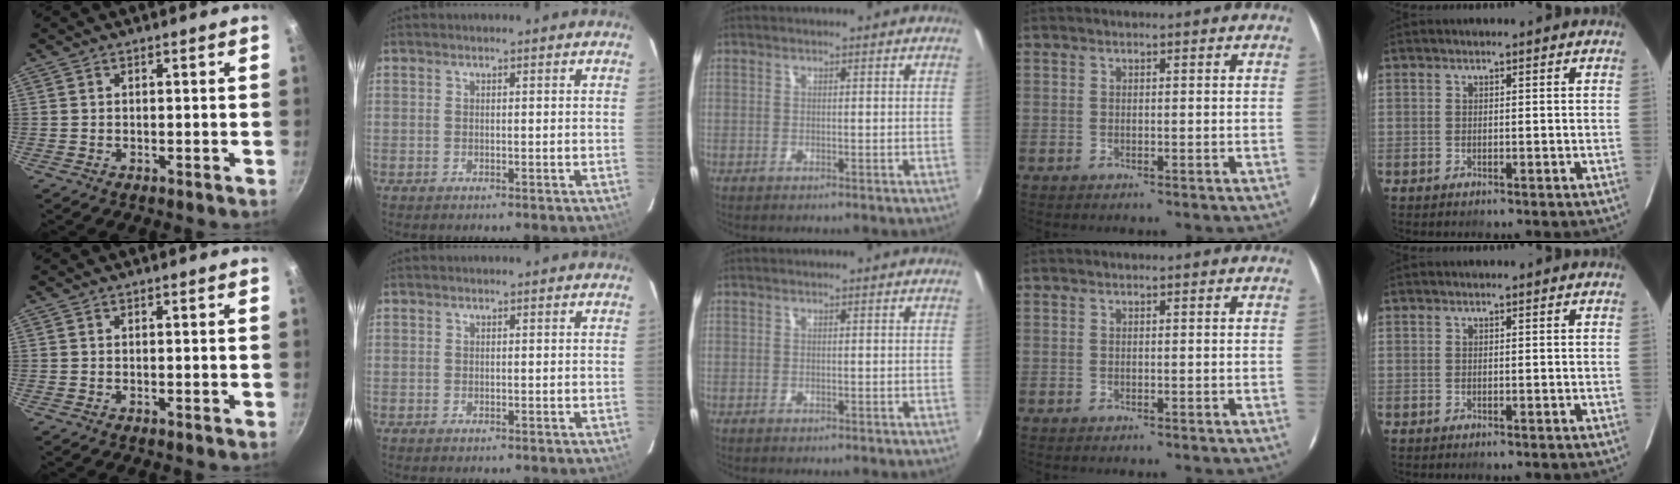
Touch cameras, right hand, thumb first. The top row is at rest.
{}